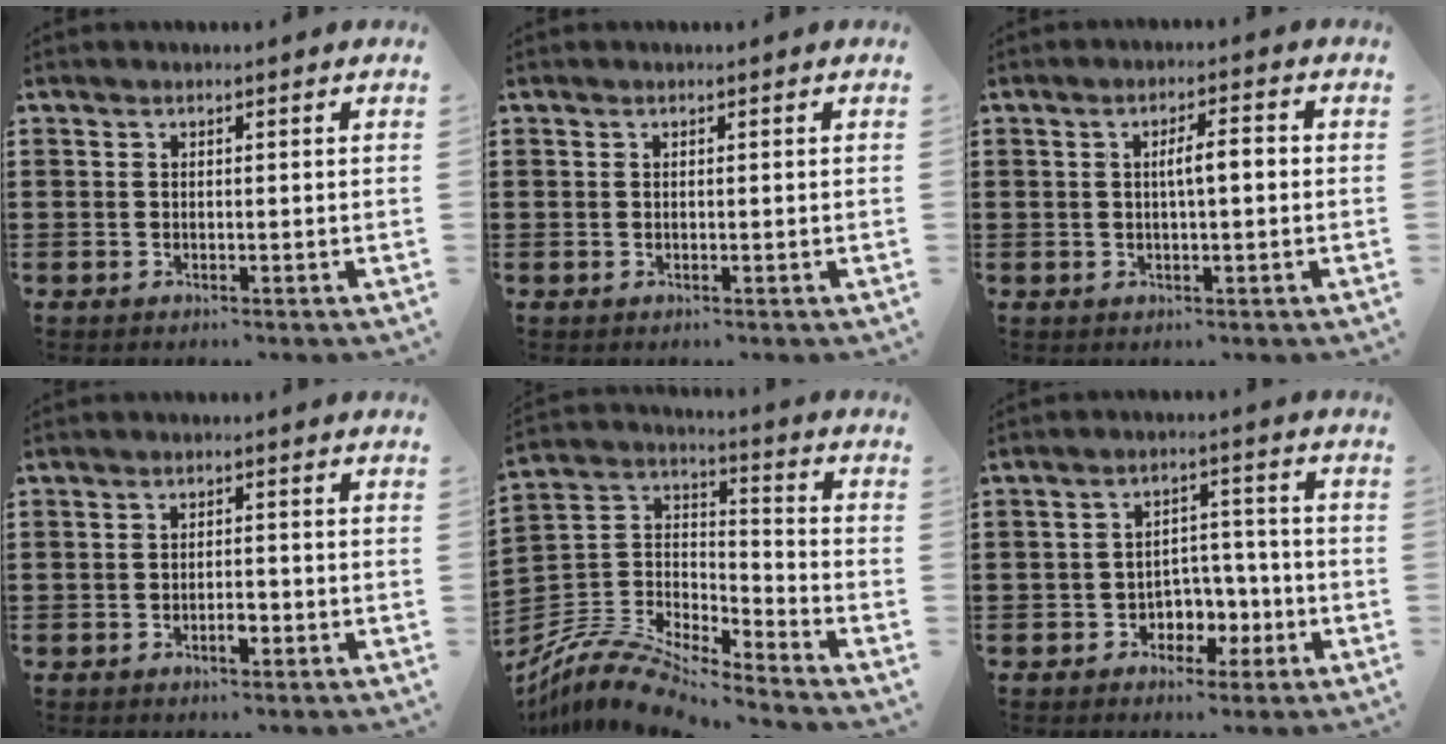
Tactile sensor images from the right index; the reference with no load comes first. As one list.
[{"total": 0.0}, {"total": 3.4, "force": [0.0, 0.7, 3.3], "torque": [-0.060, 0.003, -0.003]}, {"total": 2.5, "force": [-1.2, 0.8, 2.1], "torque": [-0.039, 0.001, -0.021]}, {"total": 9.4, "force": [-8.8, 1.6, 2.9], "torque": [-0.074, 0.008, -0.182]}, {"total": 5.0, "force": [-2.3, 4.0, 2.1], "torque": [-0.034, 0.011, -0.043]}]